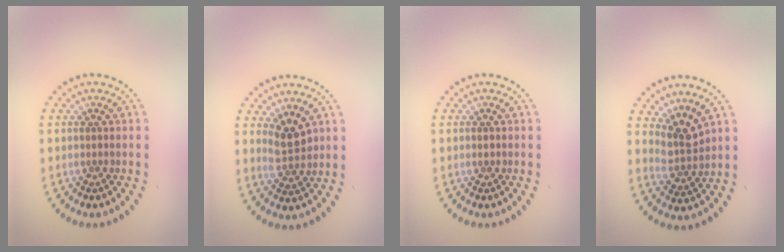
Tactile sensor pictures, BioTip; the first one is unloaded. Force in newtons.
{"total": 2.5, "press": 2.3, "slide": 1.0}
{"total": 0.9, "press": 0.9, "slide": 0.1}
{"total": 2.9, "press": 2.1, "slide": 2.0}